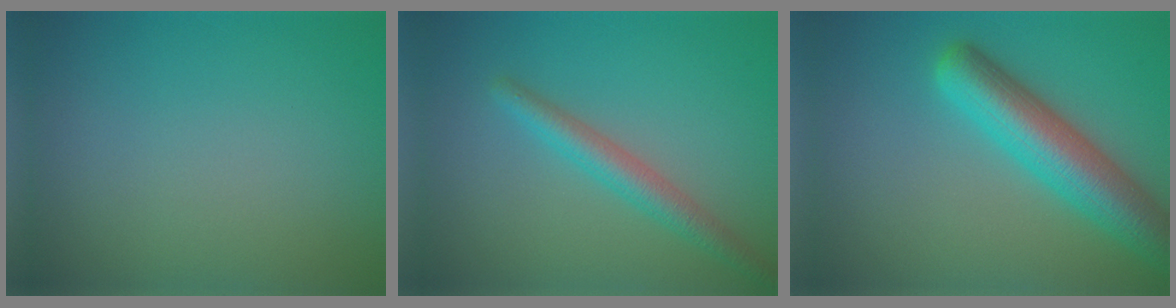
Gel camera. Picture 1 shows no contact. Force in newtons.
{"total": 2.9, "press": 2.9, "slide": 0.1}
{"total": 6.9, "press": 6.9, "slide": 0.4}